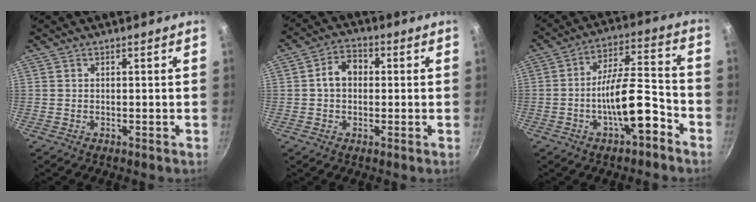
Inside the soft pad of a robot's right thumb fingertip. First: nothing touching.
{"total": 5.9, "force": [0.4, 4.5, 3.8], "torque": [-0.042, 0.018, -0.003]}
{"total": 12.4, "force": [-5.5, 4.1, 10.3], "torque": [-0.154, 0.056, -0.091]}